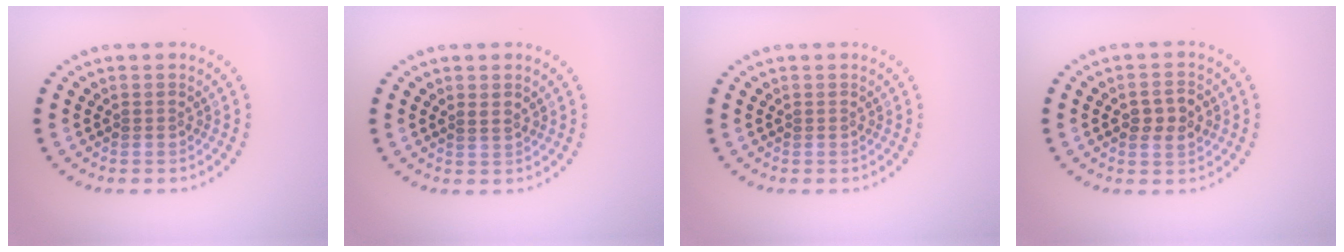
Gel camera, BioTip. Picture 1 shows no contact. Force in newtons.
{"total": 0.5, "press": 0.3, "slide": 0.4}
{"total": 0.0}
{"total": 2.7, "press": 2.7, "slide": 0.1}